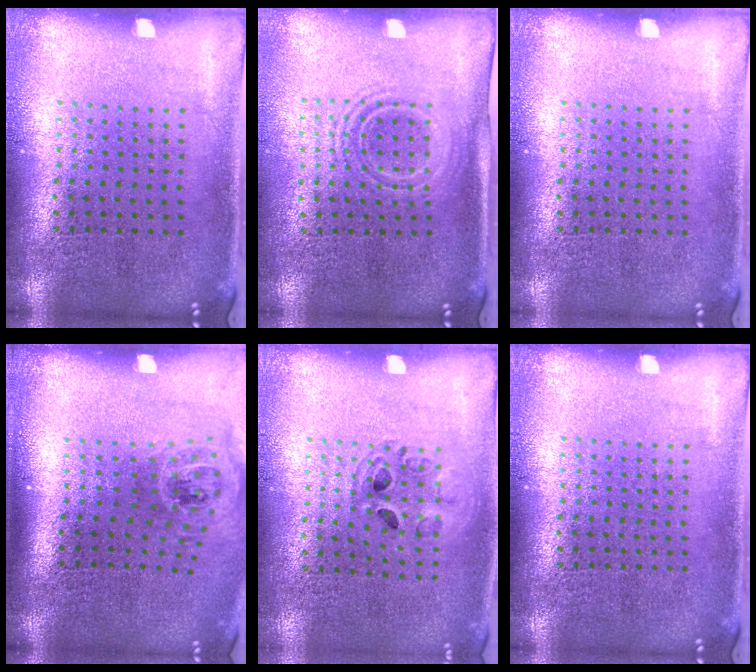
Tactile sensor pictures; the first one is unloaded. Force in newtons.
{"total": 1.5, "press": 1.2, "slide": 1.0}
{"total": 0.0}
{"total": 1.3, "press": 1.0, "slide": 0.8}
{"total": 1.0, "press": 1.0, "slide": 0.1}
{"total": 0.0}